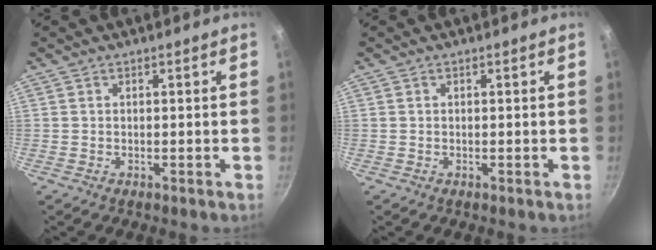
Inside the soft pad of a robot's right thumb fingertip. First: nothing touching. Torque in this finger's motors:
{"motor_torque": [0.18, 0.05, -0.21, 0.09, 0.01]}